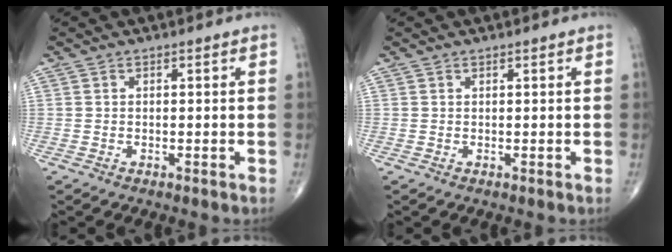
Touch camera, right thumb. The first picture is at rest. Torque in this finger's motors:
{"motor_torque": [0.00, 0.00, 0.00, 0.00, 0.01]}